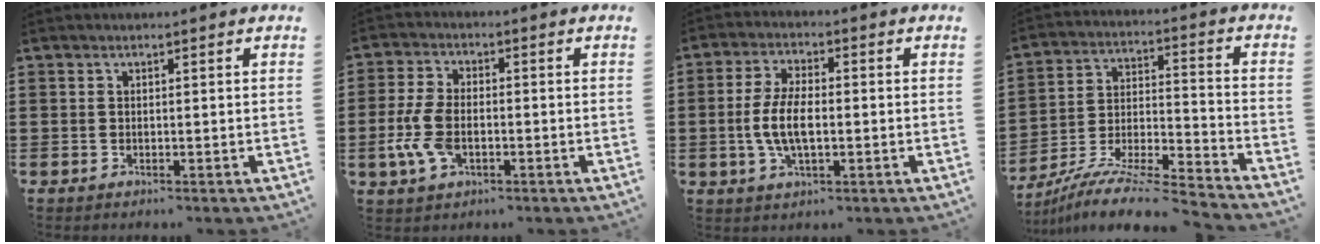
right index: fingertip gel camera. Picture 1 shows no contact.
{"total": 6.8, "force": [-1.7, 3.8, 5.4], "torque": [-0.136, -0.003, -0.039]}
{"total": 6.8, "force": [-0.9, 3.0, 6.1], "torque": [-0.141, -0.005, -0.025]}
{"total": 9.5, "force": [-8.8, 0.2, 3.5], "torque": [-0.058, 0.004, -0.175]}